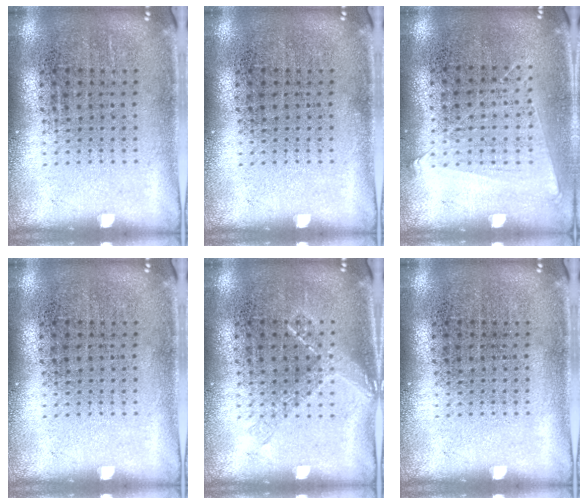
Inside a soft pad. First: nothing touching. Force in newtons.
{"total": 0.0}
{"total": 1.0, "press": 0.9, "slide": 0.4}
{"total": 0.0}
{"total": 0.9, "press": 0.8, "slide": 0.3}
{"total": 0.0}